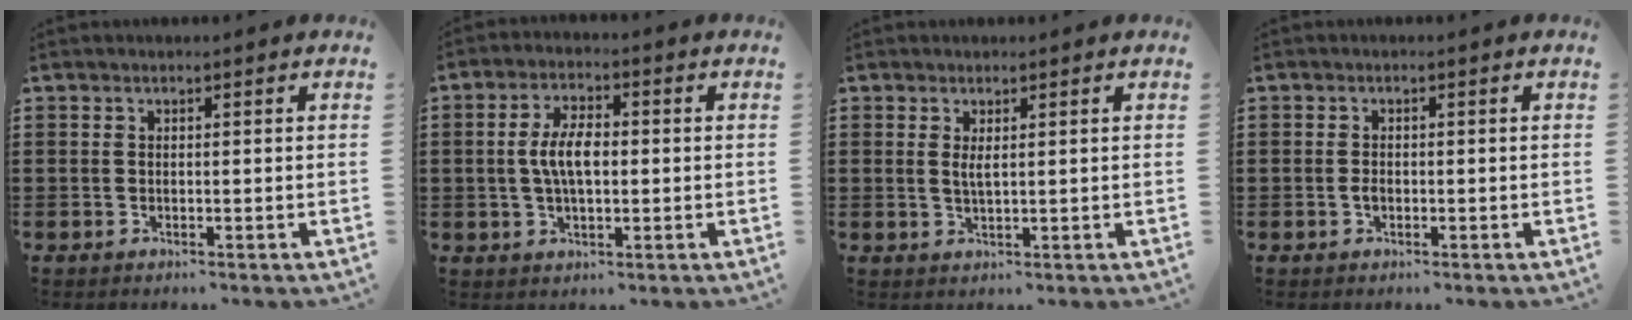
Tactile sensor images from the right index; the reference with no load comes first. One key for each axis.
{"total": 6.0, "fx": -0.2, "fy": 2.6, "fz": 5.4, "tx": -0.116, "ty": 0.004, "tz": -0.011}
{"total": 1.5, "fx": 0.3, "fy": 0.3, "fz": 1.5, "tx": -0.030, "ty": 0.001, "tz": 0.004}
{"total": 1.4, "fx": -0.5, "fy": 0.8, "fz": 1.1, "tx": -0.030, "ty": -0.004, "tz": -0.012}